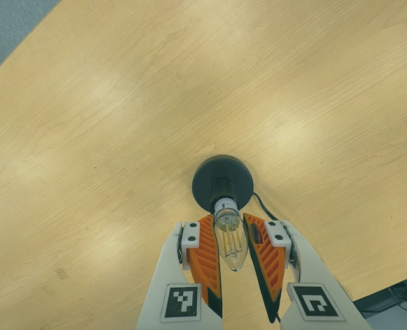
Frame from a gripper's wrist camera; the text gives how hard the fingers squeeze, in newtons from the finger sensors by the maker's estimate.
{"total": 13.3, "left": 13.9, "right": 12.8}